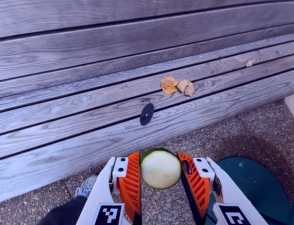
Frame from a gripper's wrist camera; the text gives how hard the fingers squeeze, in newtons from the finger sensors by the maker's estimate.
{"total": 7.5, "left": 6.9, "right": 8.0}